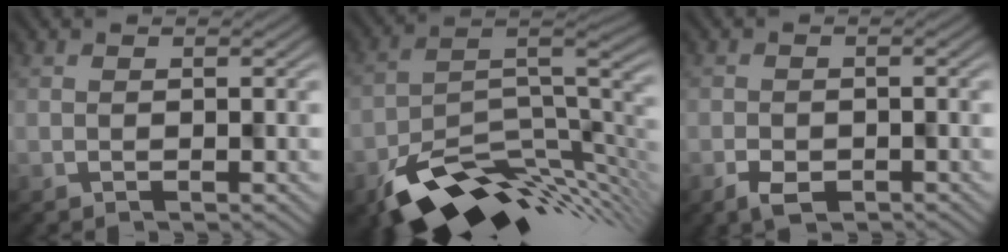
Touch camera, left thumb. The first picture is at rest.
{"total": 12.3, "force": [-6.3, 5.9, 8.7], "torque": [-0.159, -0.029, -0.090]}
{"total": 3.0, "force": [-1.7, 1.8, 1.6], "torque": [-0.026, -0.006, -0.032]}